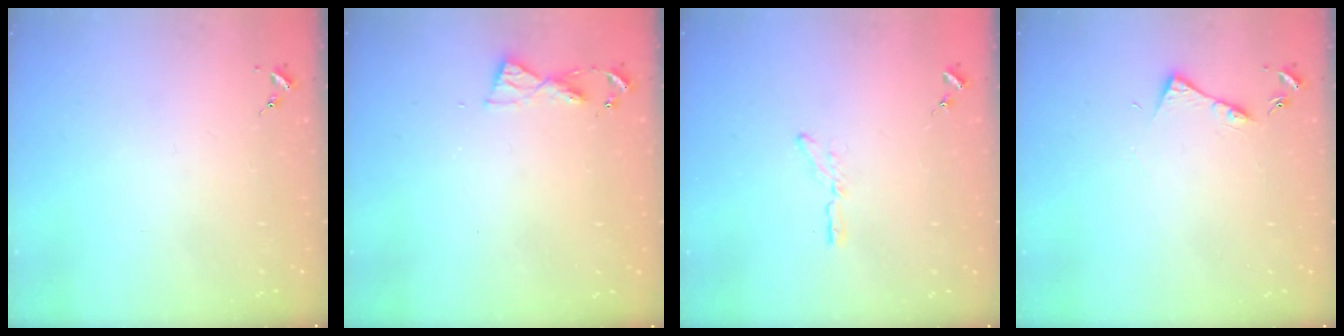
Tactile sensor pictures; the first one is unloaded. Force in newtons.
{"total": 5.6, "press": 5.5, "slide": 0.5}
{"total": 3.5, "press": 3.5, "slide": 0.2}
{"total": 6.1, "press": 6.0, "slide": 0.8}